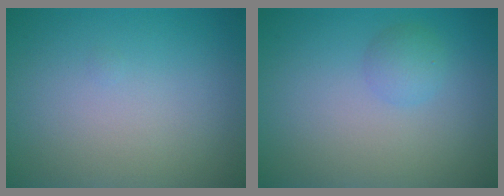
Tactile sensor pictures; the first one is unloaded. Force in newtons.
{"total": 1.6, "press": 1.5, "slide": 0.1}